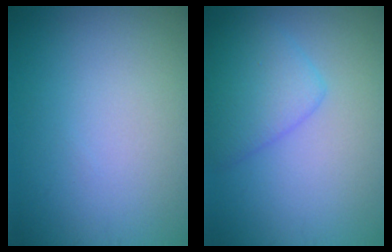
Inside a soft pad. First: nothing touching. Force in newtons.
{"total": 3.9, "press": 3.9, "slide": 0.0}